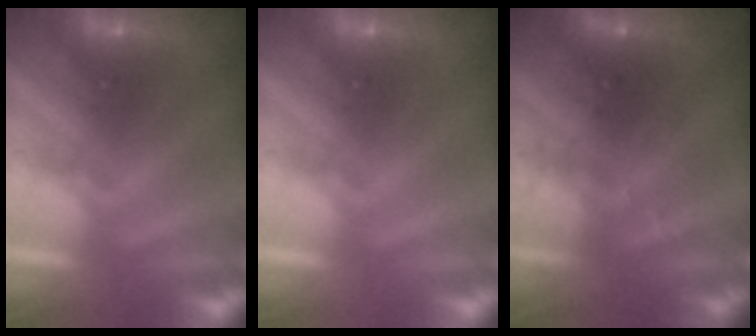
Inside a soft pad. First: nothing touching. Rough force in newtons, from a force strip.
{"total": 0.0}
{"total": 2.9}